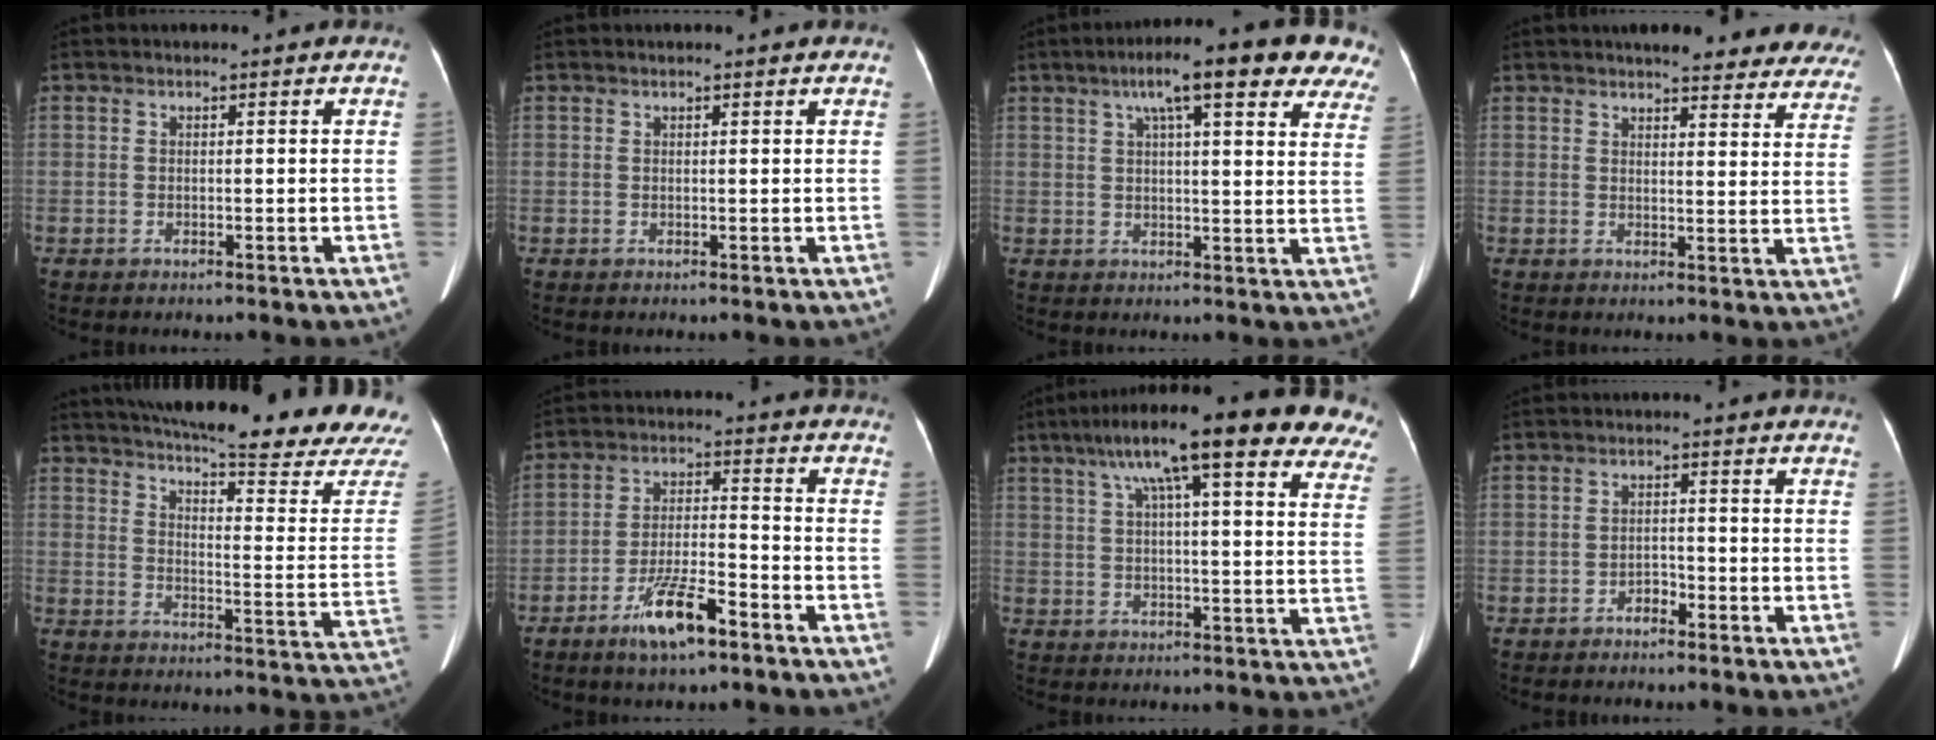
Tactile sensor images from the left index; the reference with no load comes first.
{"total": 1.1, "force": [0.9, 0.1, 0.6], "torque": [-0.010, 0.012, 0.013]}
{"total": 17.2, "force": [11.5, 3.1, 12.3], "torque": [-0.175, 0.035, 0.139]}
{"total": 18.8, "force": [16.8, 4.3, 7.1], "torque": [-0.064, -0.023, 0.177]}
{"total": 26.8, "force": [23.7, 0.7, 12.4], "torque": [-0.191, -0.086, 0.295]}
{"total": 8.6, "force": [-5.4, 1.7, 6.4], "torque": [-0.126, -0.005, -0.096]}
{"total": 23.7, "force": [16.2, 4.1, 16.9], "torque": [-0.251, 0.054, 0.201]}
{"total": 1.8, "force": [-1.4, 0.7, 0.8], "torque": [-0.010, 0.004, -0.023]}